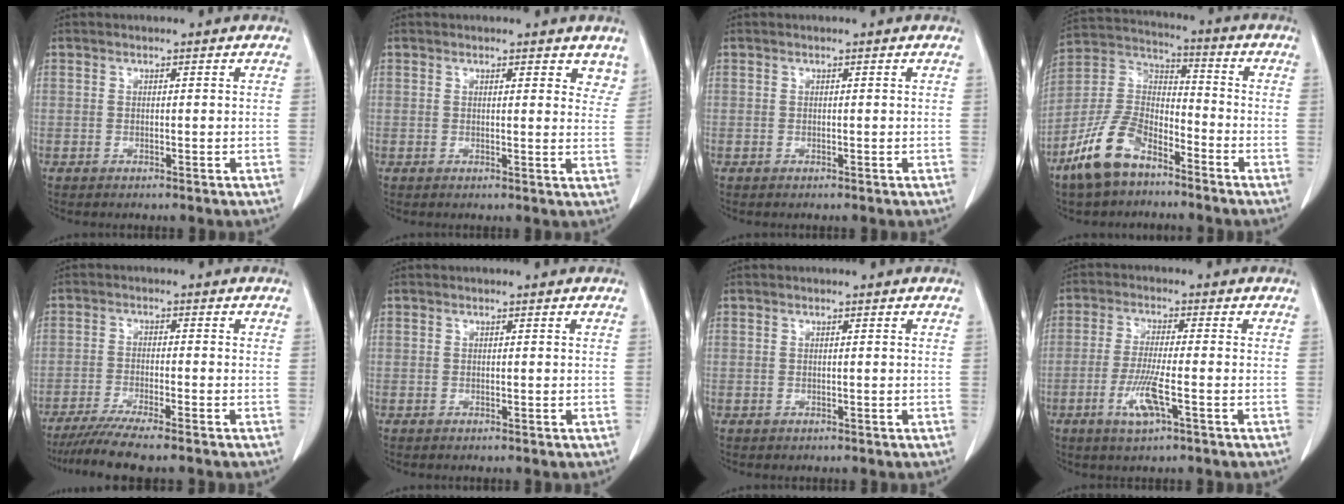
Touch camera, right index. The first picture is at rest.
{"total": 5.4, "force": [4.7, 1.6, 2.2], "torque": [-0.004, -0.012, 0.042]}
{"total": 0.0}
{"total": 12.3, "force": [-8.3, 5.4, 7.3], "torque": [-0.163, 0.005, -0.166]}
{"total": 7.7, "force": [-6.4, -0.4, 4.3], "torque": [-0.059, -0.020, -0.103]}
{"total": 0.0}
{"total": 0.0}
{"total": 6.2, "force": [-2.4, 0.5, 5.7], "torque": [-0.116, -0.012, -0.046]}